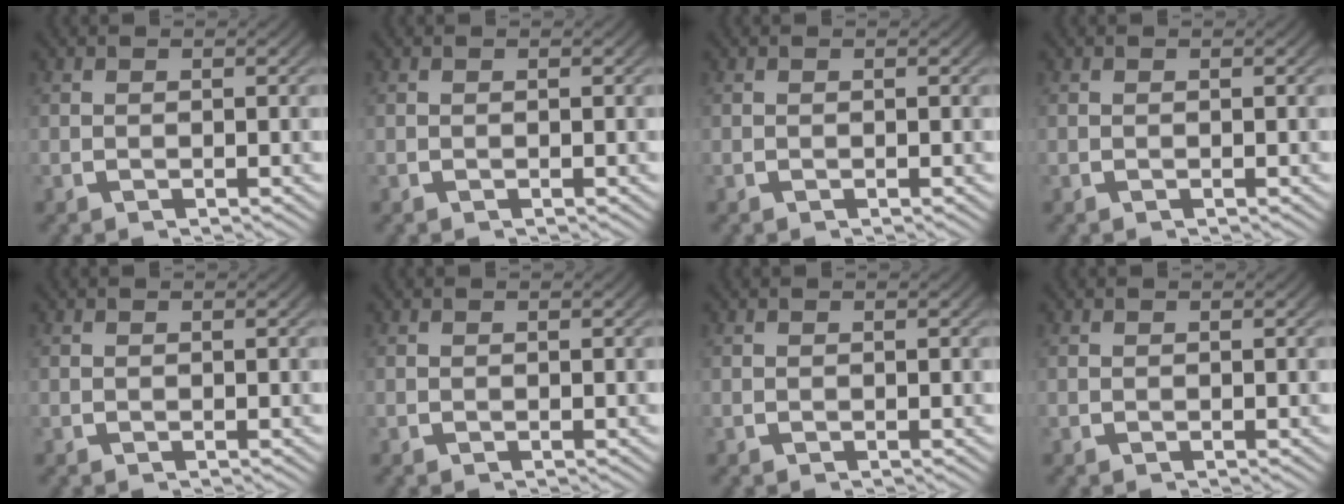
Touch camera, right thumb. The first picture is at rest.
{"total": 0.0}
{"total": 0.0}
{"total": 0.0}
{"total": 0.0}
{"total": 0.0}
{"total": 0.0}
{"total": 0.0}